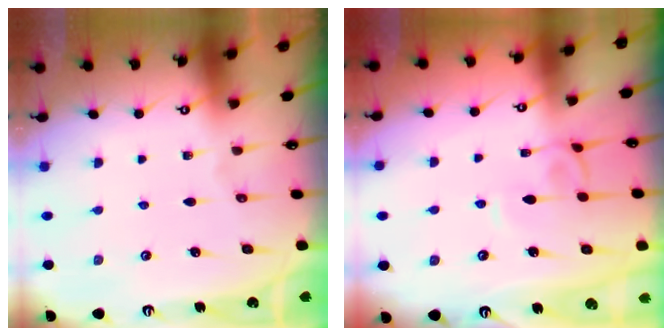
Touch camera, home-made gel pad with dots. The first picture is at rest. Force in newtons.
{"total": 2.8, "press": 2.8, "slide": 0.2}